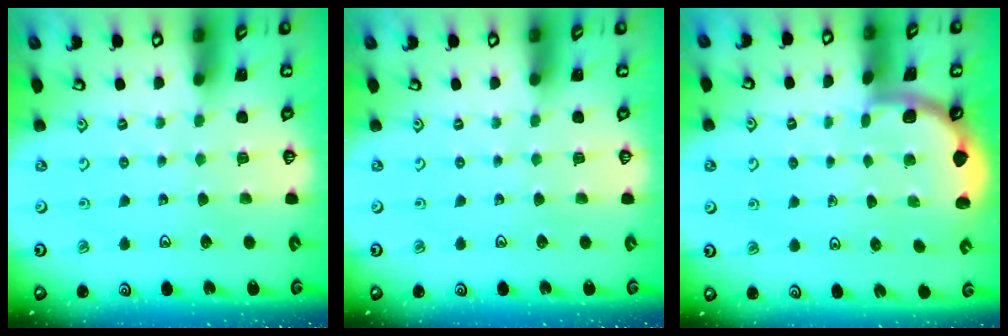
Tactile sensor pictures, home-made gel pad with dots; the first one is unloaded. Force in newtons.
{"total": 0.0}
{"total": 1.8, "press": 1.8, "slide": 0.1}